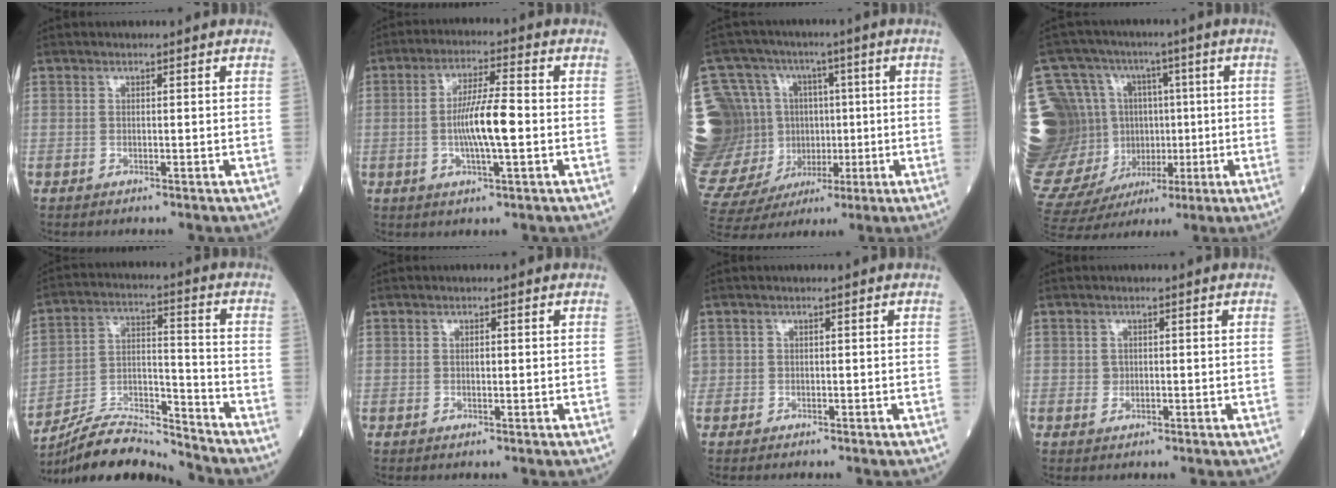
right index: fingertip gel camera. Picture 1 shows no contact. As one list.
[{"total": 8.0, "force": [-1.0, 0.8, 7.9], "torque": [-0.150, 0.001, -0.022]}, {"total": 25.2, "force": [-0.3, 19.3, 16.1], "torque": [-0.391, 0.043, 0.024]}, {"total": 27.8, "force": [-0.2, 21.6, 17.5], "torque": [-0.424, 0.052, 0.026]}, {"total": 12.0, "force": [-11.7, 0.4, 2.5], "torque": [-0.049, 0.020, -0.220]}, {"total": 0.8, "force": [0.0, 0.3, 0.7], "torque": [-0.014, 0.000, 0.000]}, {"total": 0.8, "force": [-0.4, 0.7, 0.0], "torque": [-0.006, 0.005, -0.010]}, {"total": 0.9, "force": [-0.1, 0.7, 0.5], "torque": [-0.010, 0.000, 0.001]}]